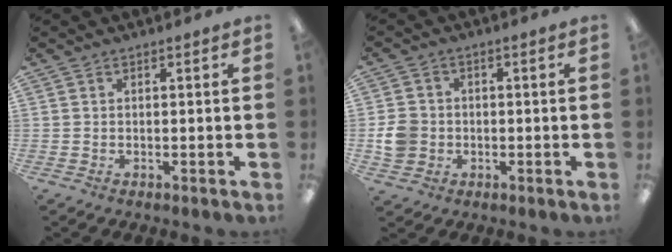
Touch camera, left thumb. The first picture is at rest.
{"total": 5.8, "force": [-0.9, 5.2, 2.3], "torque": [-0.047, 0.009, -0.015]}